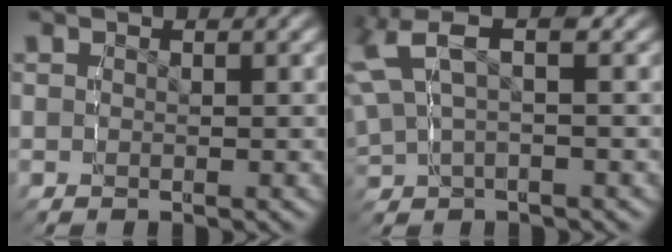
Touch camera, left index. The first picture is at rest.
{"total": 7.6, "force": [3.0, 4.4, 5.4], "torque": [-0.102, 0.028, 0.040]}